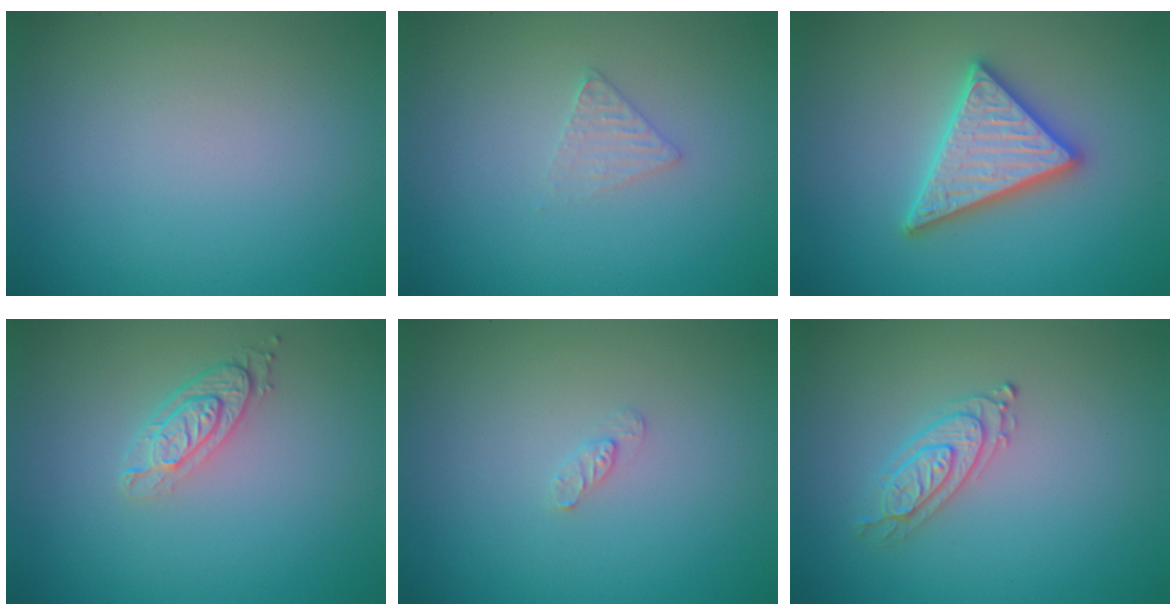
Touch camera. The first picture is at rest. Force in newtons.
{"total": 1.4, "press": 1.3, "slide": 0.2}
{"total": 4.9, "press": 4.8, "slide": 0.7}
{"total": 2.8, "press": 2.2, "slide": 1.7}
{"total": 0.9, "press": 0.8, "slide": 0.2}
{"total": 2.1, "press": 2.1, "slide": 0.5}